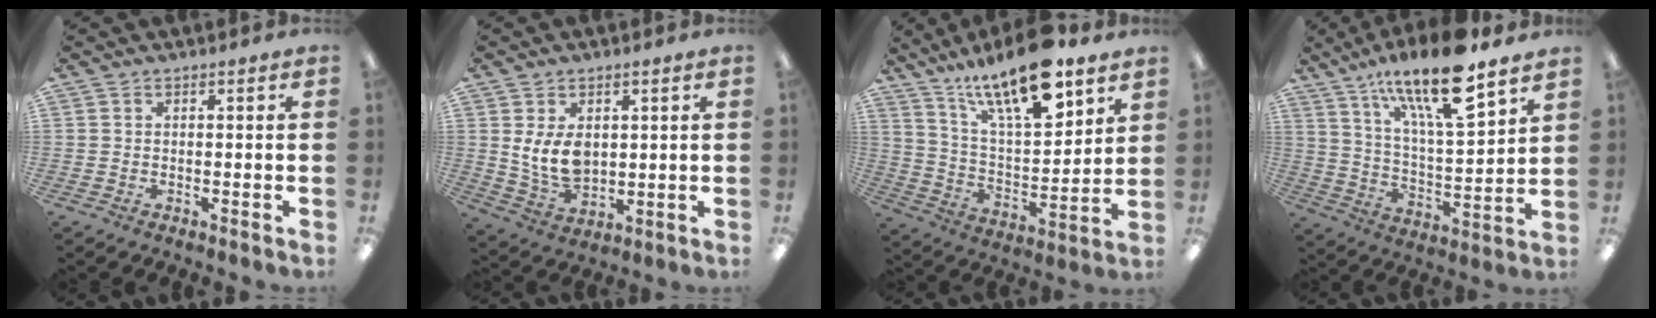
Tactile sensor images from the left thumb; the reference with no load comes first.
{"total": 8.4, "force": [2.1, 5.4, 6.1], "torque": [-0.129, -0.011, 0.036]}
{"total": 20.1, "force": [13.9, 6.6, 12.9], "torque": [-0.217, -0.081, 0.234]}
{"total": 18.4, "force": [13.5, 4.2, 11.7], "torque": [-0.201, -0.085, 0.223]}